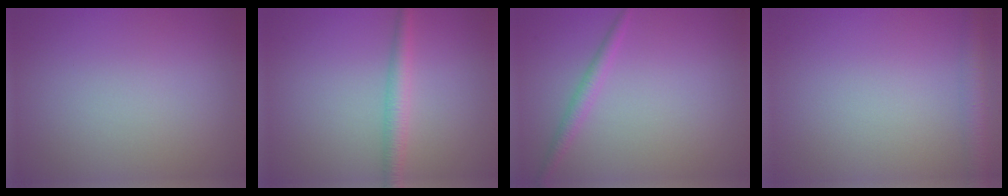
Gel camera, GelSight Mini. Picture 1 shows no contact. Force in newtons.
{"total": 2.4, "press": 2.4, "slide": 0.1}
{"total": 1.6, "press": 1.6, "slide": 0.1}
{"total": 2.7, "press": 2.7, "slide": 0.2}